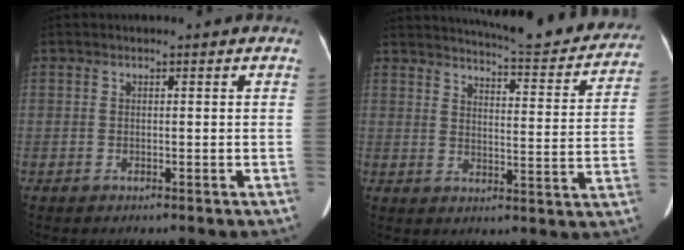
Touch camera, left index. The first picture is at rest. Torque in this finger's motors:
{"motor_torque": [0.45, -0.73, 0.01, 0.05]}